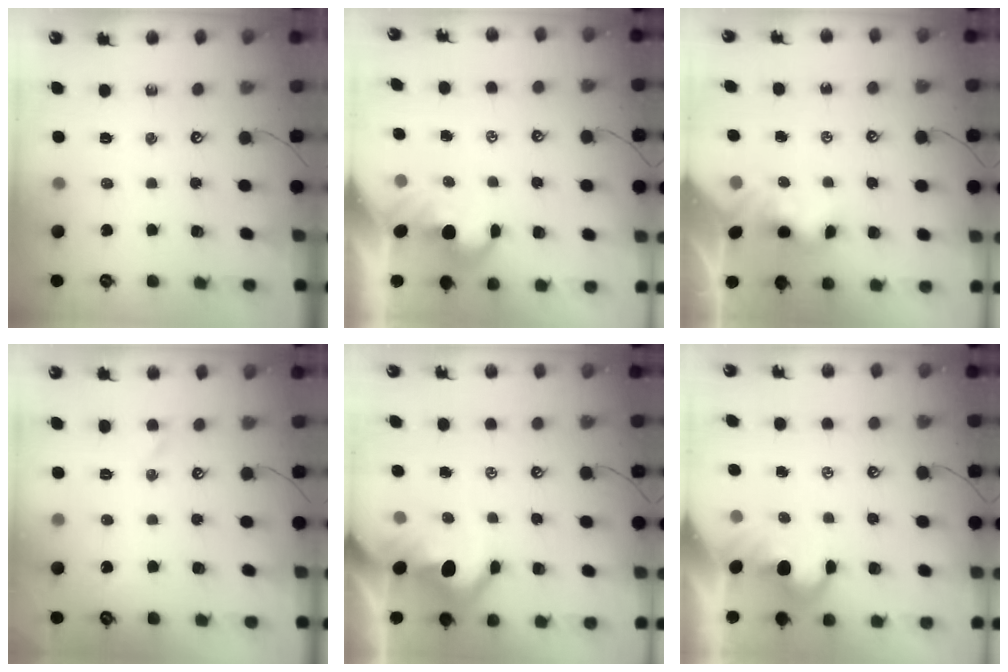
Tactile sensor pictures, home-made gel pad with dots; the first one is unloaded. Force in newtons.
{"total": 1.7, "press": 1.3, "slide": 1.0}
{"total": 4.0, "press": 4.0, "slide": 0.2}
{"total": 0.9, "press": 0.8, "slide": 0.3}
{"total": 6.2, "press": 6.2, "slide": 1.0}
{"total": 1.2, "press": 0.9, "slide": 0.8}